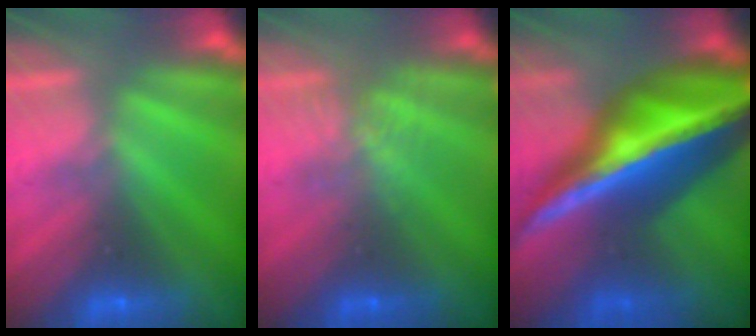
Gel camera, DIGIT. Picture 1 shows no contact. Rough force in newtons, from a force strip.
{"total": 1.6}
{"total": 5.8}